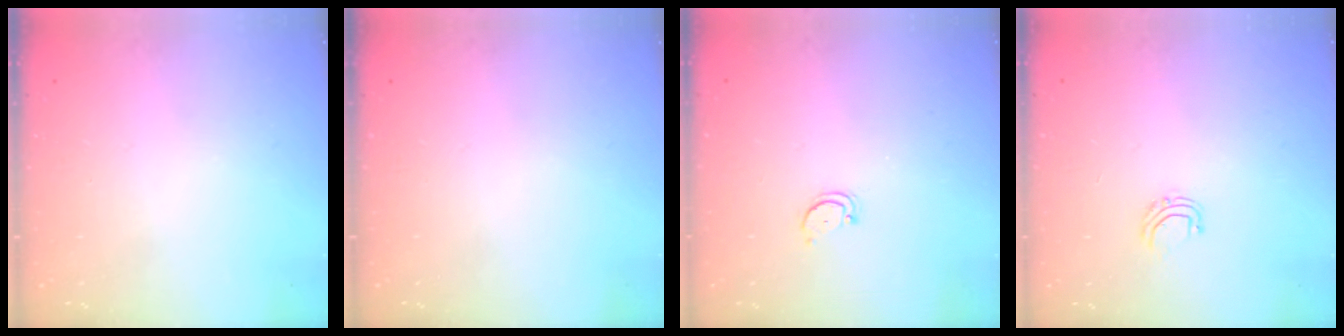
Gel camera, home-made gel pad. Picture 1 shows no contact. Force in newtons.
{"total": 0.0}
{"total": 2.5, "press": 2.4, "slide": 0.5}
{"total": 4.2, "press": 4.2, "slide": 0.2}